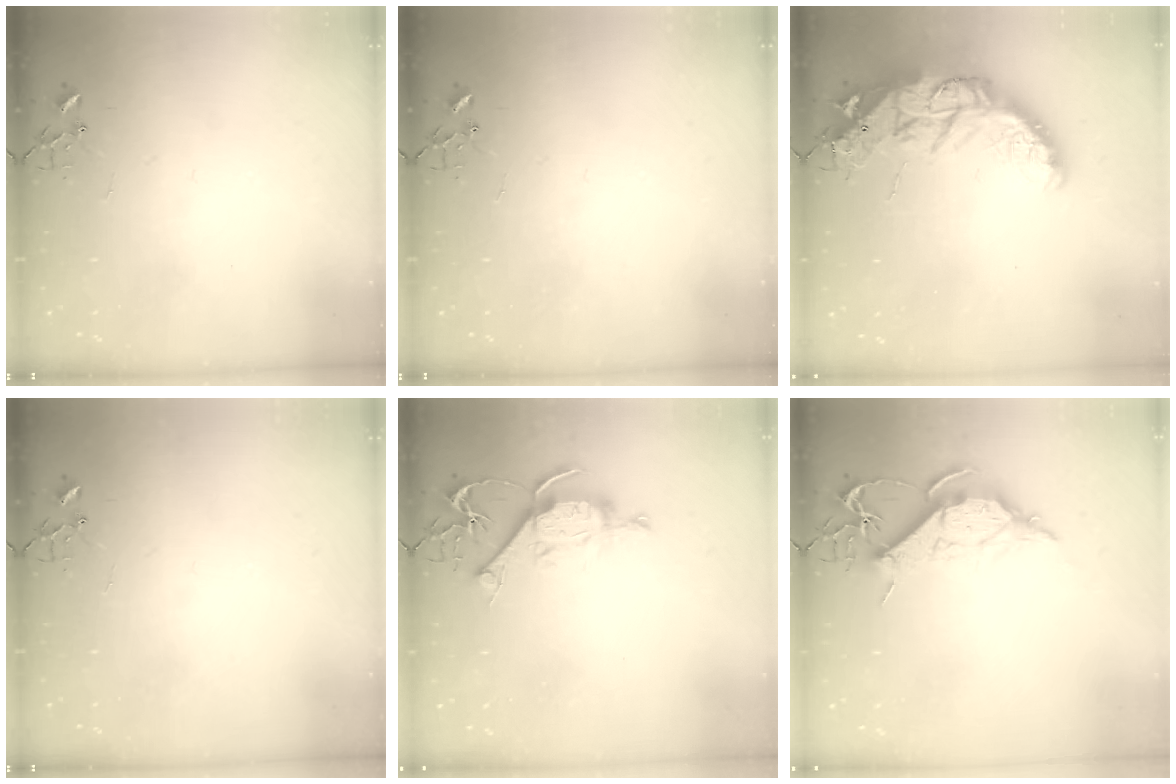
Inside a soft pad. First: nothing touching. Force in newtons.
{"total": 0.0}
{"total": 26.8, "press": 26.7, "slide": 2.0}
{"total": 0.0}
{"total": 9.6, "press": 9.6, "slide": 0.2}
{"total": 10.4, "press": 10.3, "slide": 1.1}